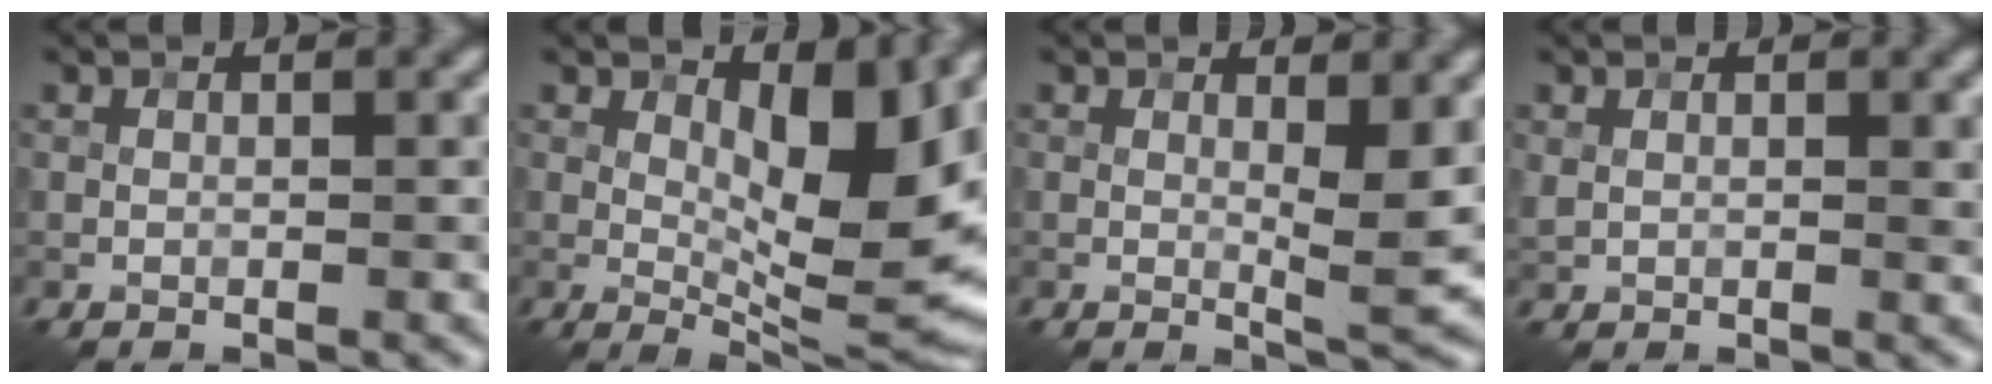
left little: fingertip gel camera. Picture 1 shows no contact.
{"total": 10.2, "force": [2.5, 3.6, 9.2], "torque": [-0.122, -0.007, 0.043]}
{"total": 3.7, "force": [0.9, 0.8, 3.5], "torque": [-0.051, -0.010, 0.017]}
{"total": 1.4, "force": [0.8, 0.5, 1.0], "torque": [-0.013, -0.004, 0.022]}